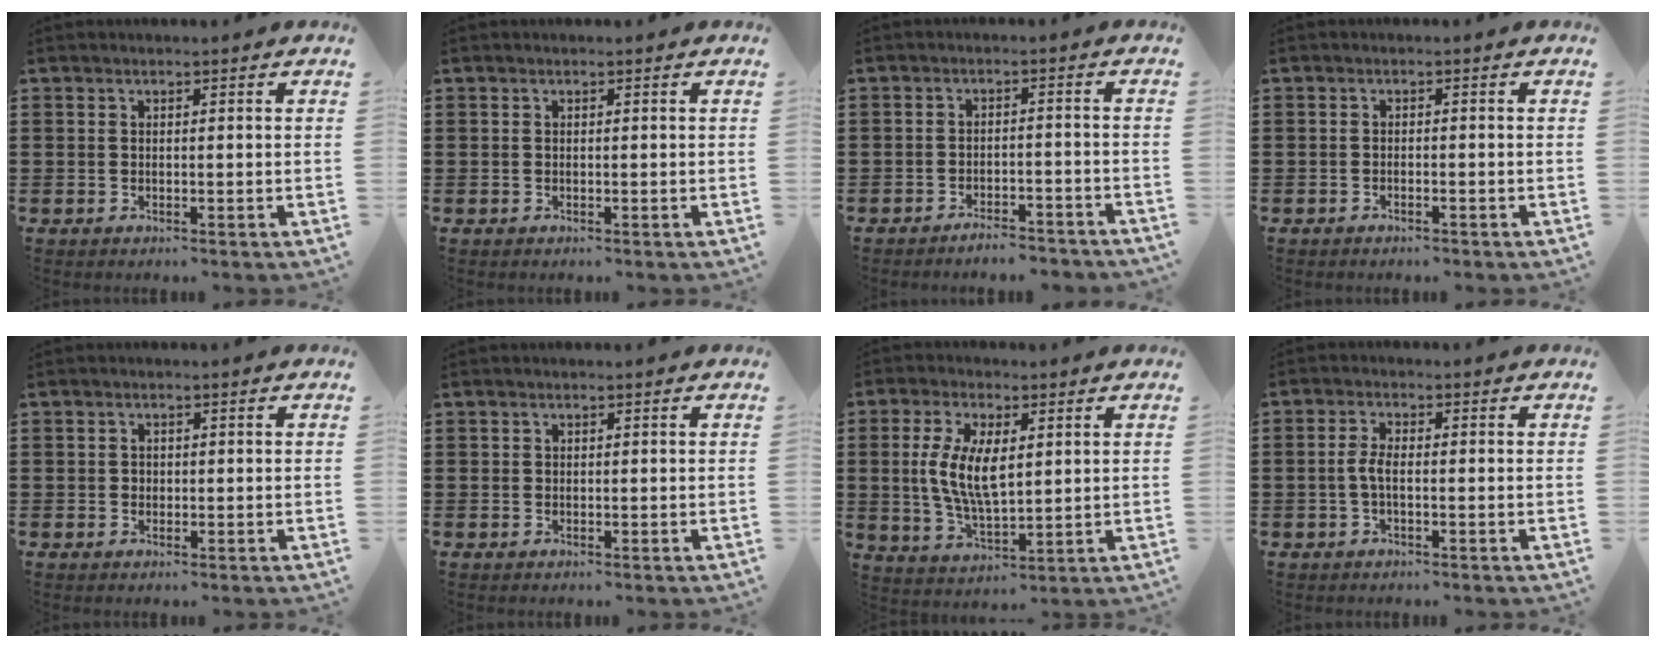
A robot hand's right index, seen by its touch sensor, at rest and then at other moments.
{"total": 0.0}
{"total": 3.1, "force": [-3.0, 0.0, 0.6], "torque": [-0.011, 0.002, -0.061]}
{"total": 0.8, "force": [-0.7, 0.0, 0.4], "torque": [-0.011, -0.006, -0.013]}
{"total": 0.5, "force": [0.0, 0.5, 0.2], "torque": [-0.005, 0.002, 0.001]}
{"total": 0.0}
{"total": 8.5, "force": [0.9, 3.8, 7.5], "torque": [-0.157, 0.006, 0.015]}
{"total": 2.7, "force": [-0.5, 0.9, 2.4], "torque": [-0.067, -0.006, -0.017]}